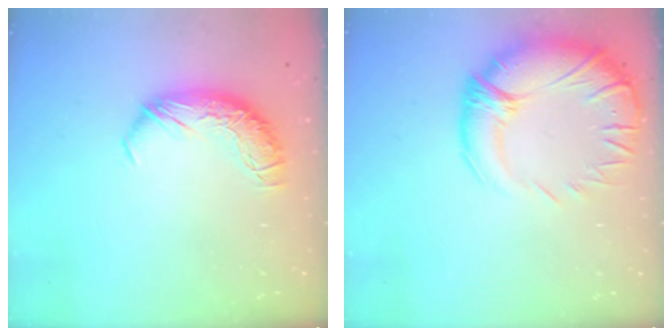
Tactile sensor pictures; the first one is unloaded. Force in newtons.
{"total": 7.5, "press": 5.9, "slide": 4.6}